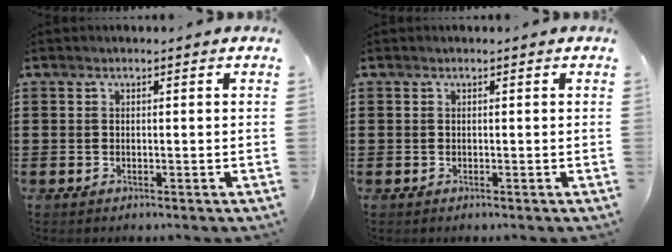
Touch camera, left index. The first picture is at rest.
{"total": 0.0}